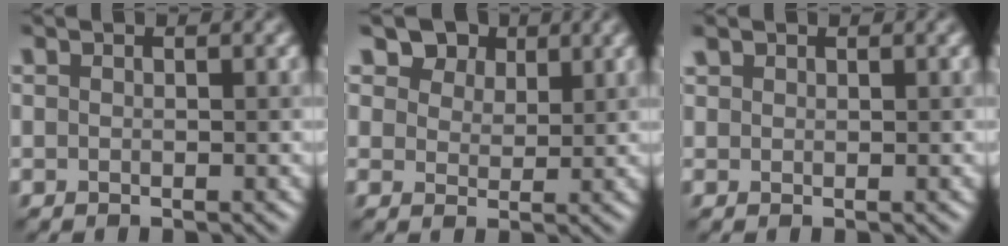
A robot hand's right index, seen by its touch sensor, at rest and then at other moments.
{"total": 5.7, "force": [4.0, 3.4, 2.1], "torque": [-0.059, -0.009, 0.073]}
{"total": 1.0, "force": [0.9, 0.5, 0.1], "torque": [-0.002, 0.004, 0.018]}